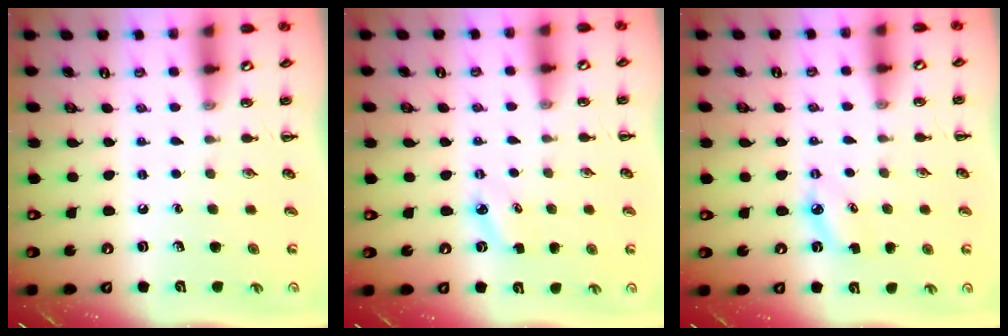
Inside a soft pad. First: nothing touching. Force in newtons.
{"total": 3.2, "press": 3.1, "slide": 1.0}
{"total": 4.3, "press": 4.1, "slide": 1.4}